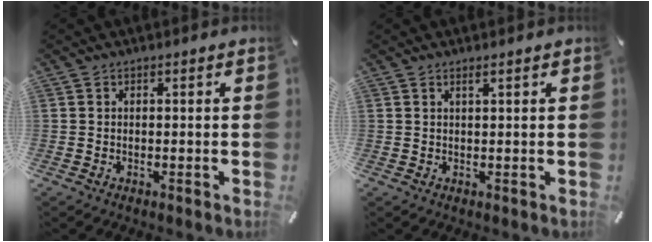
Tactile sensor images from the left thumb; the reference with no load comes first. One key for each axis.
{"total": 1.3, "fx": 0.7, "fy": 0.2, "fz": 1.0, "tx": -0.021, "ty": 0.000, "tz": 0.012}